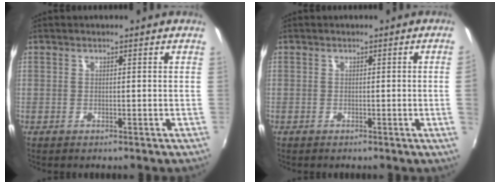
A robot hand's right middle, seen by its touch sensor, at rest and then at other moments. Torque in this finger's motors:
{"motor_torque": [0.73, -0.22, -0.32, -0.21]}